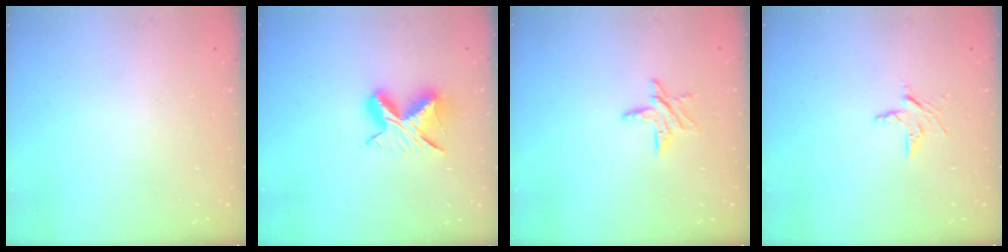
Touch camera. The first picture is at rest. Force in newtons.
{"total": 9.0, "press": 8.9, "slide": 0.5}
{"total": 6.5, "press": 6.5, "slide": 0.2}
{"total": 4.8, "press": 4.7, "slide": 0.3}